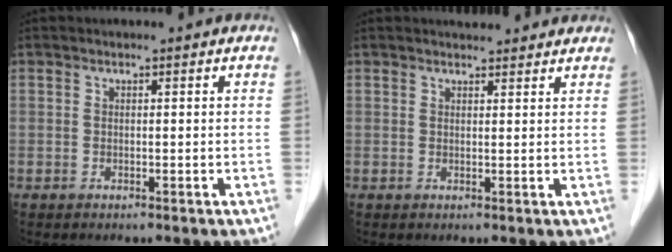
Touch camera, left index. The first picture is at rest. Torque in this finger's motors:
{"motor_torque": [-0.23, -0.67, 0.33, 0.05]}